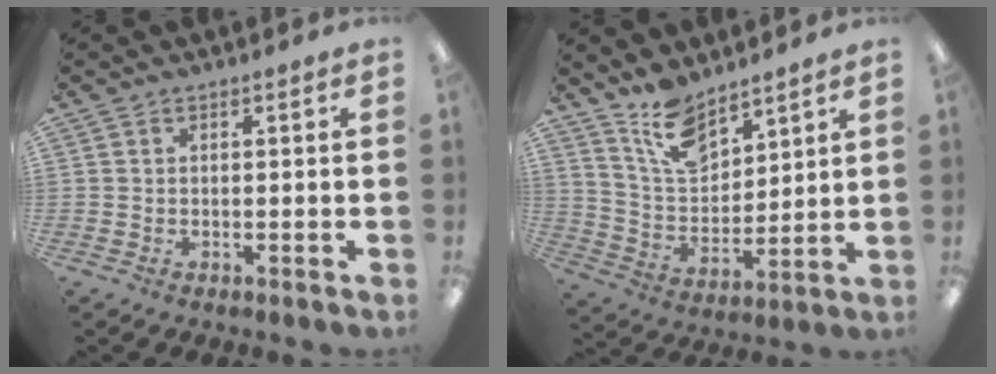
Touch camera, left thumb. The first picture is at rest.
{"total": 11.5, "force": [9.3, 5.0, 4.6], "torque": [-0.105, -0.045, 0.176]}